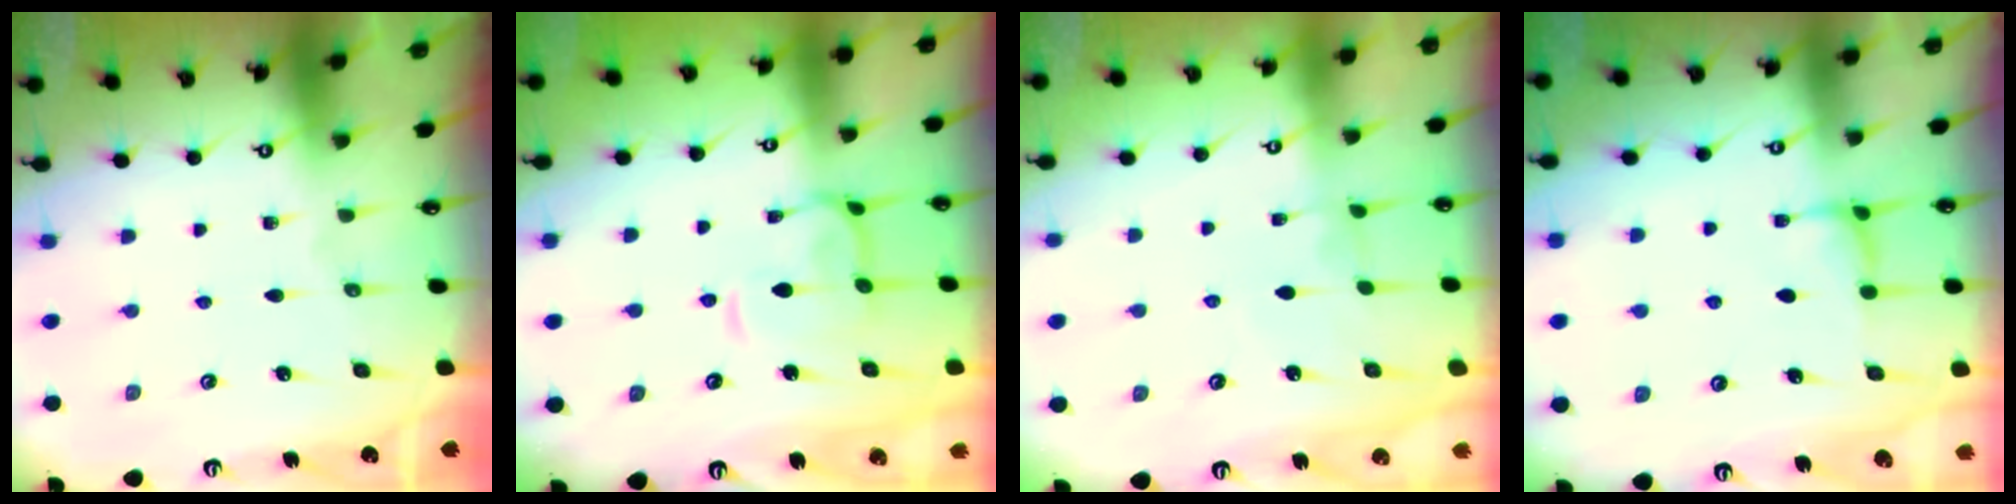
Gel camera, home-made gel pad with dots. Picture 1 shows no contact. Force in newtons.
{"total": 3.5, "press": 3.4, "slide": 0.9}
{"total": 2.5, "press": 2.4, "slide": 0.5}
{"total": 0.8, "press": 0.3, "slide": 0.7}